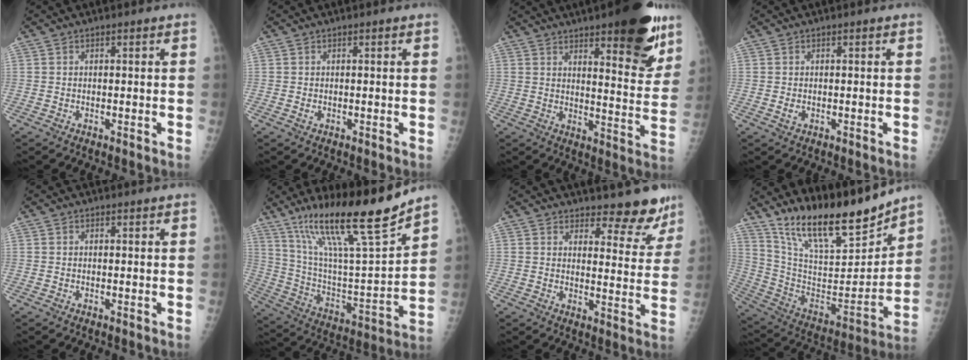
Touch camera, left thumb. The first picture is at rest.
{"total": 0.7, "force": [0.1, 0.5, 0.6], "torque": [-0.005, 0.000, 0.003]}
{"total": 19.6, "force": [12.0, 5.7, 14.4], "torque": [-0.156, -0.061, 0.162]}
{"total": 1.3, "force": [-0.1, 0.9, 0.9], "torque": [-0.013, -0.001, -0.001]}
{"total": 0.0}
{"total": 23.4, "force": [16.8, 2.6, 16.0], "torque": [-0.250, -0.069, 0.301]}
{"total": 9.2, "force": [8.4, 3.0, 2.1], "torque": [0.011, -0.069, 0.095]}
{"total": 22.2, "force": [18.1, 5.7, 11.6], "torque": [-0.159, -0.100, 0.319]}